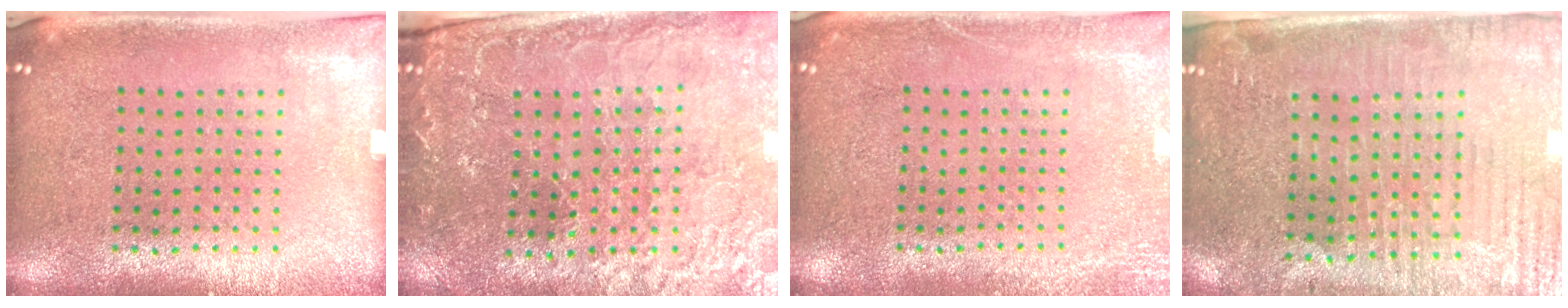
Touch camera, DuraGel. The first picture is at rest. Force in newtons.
{"total": 1.7, "press": 1.7, "slide": 0.3}
{"total": 2.8, "press": 2.7, "slide": 0.4}
{"total": 3.7, "press": 3.5, "slide": 1.4}